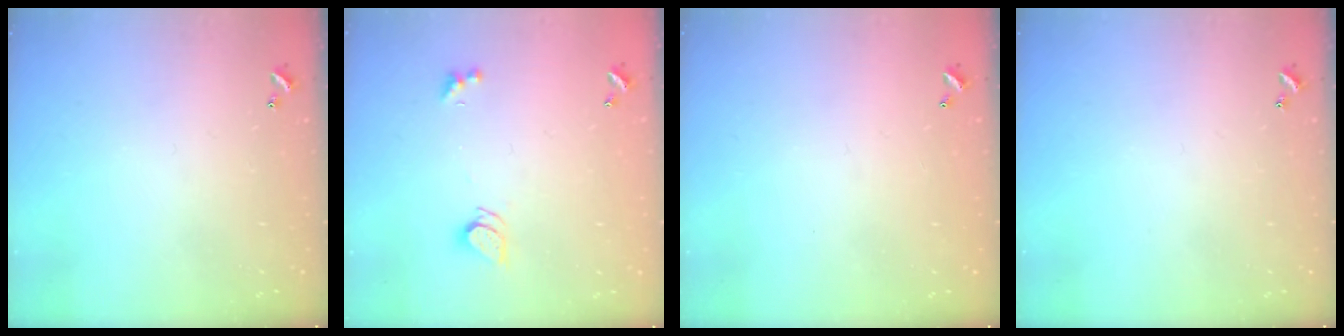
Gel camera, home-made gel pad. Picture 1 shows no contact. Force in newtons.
{"total": 2.3, "press": 2.3, "slide": 0.2}
{"total": 2.7, "press": 2.7, "slide": 0.1}
{"total": 0.0}